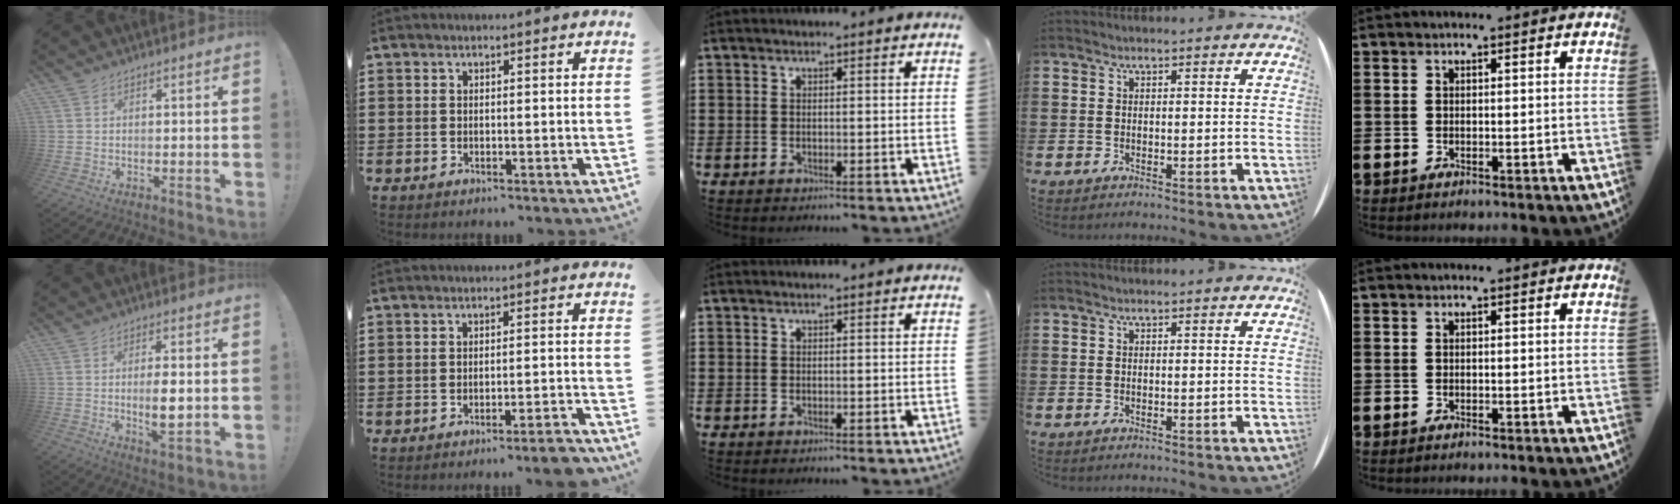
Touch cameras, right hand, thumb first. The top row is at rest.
{"thumb": {"total": 6.7, "force": [-0.4, 2.0, 6.4], "torque": [-0.107, -0.012, -0.009]}, "index": {"total": 3.2, "force": [-2.8, -0.3, 1.7], "torque": [-0.028, -0.008, -0.052]}}